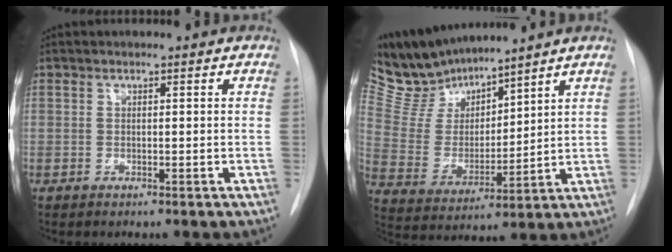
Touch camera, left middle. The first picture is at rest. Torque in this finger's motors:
{"motor_torque": [0.32, -0.42, -0.13, -0.06]}